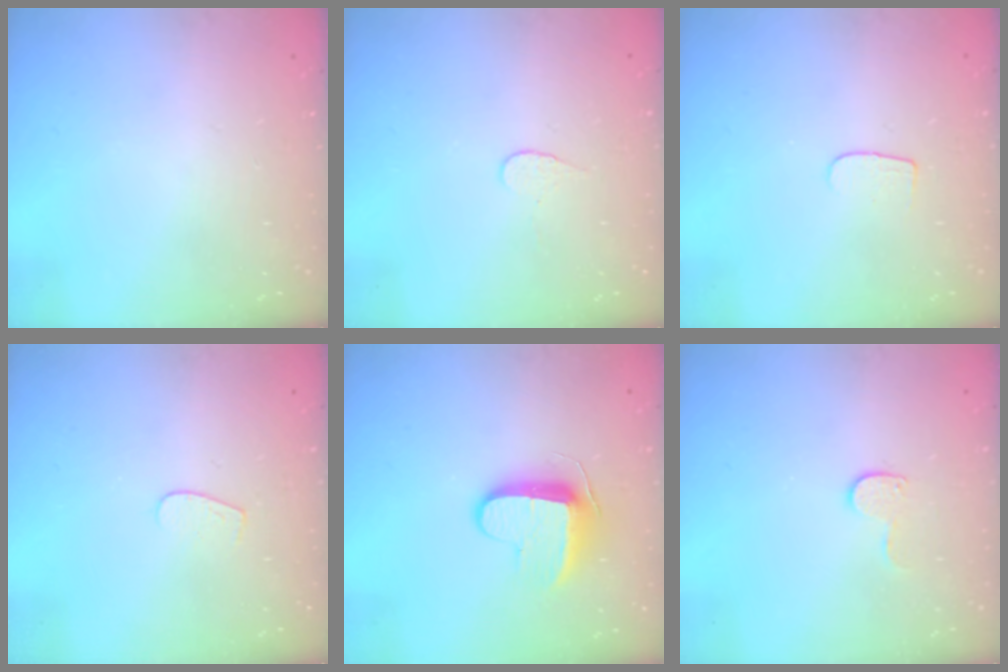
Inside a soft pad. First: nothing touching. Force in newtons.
{"total": 3.7, "press": 3.7, "slide": 0.4}
{"total": 4.8, "press": 4.8, "slide": 0.5}
{"total": 3.1, "press": 3.1, "slide": 0.2}
{"total": 9.2, "press": 9.2, "slide": 0.9}
{"total": 6.4, "press": 6.4, "slide": 0.5}